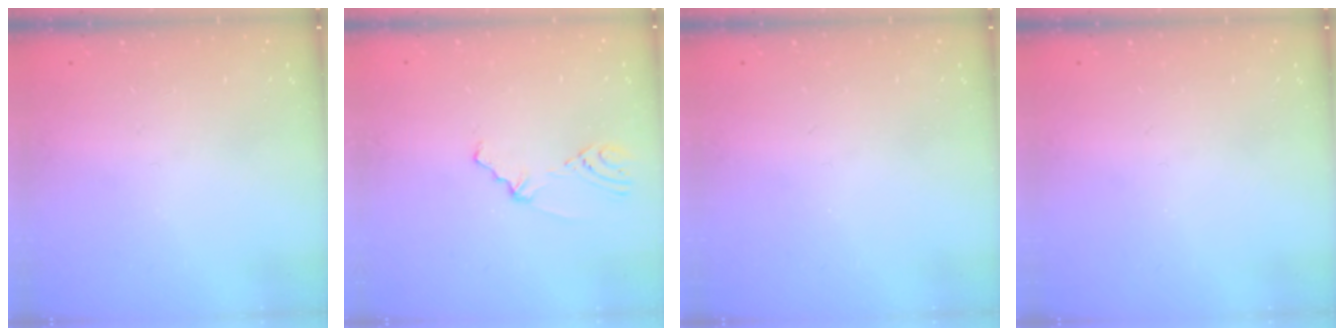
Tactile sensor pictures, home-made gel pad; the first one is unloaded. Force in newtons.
{"total": 2.5, "press": 1.9, "slide": 1.5}
{"total": 0.0}
{"total": 0.0}